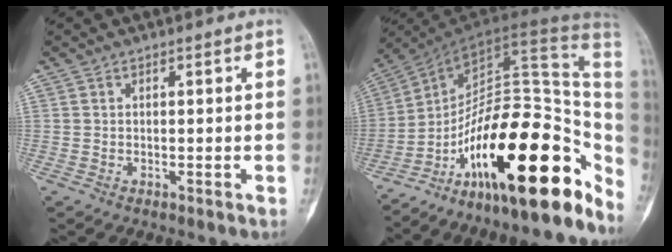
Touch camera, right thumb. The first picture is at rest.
{"total": 29.7, "force": [-12.7, 11.8, 24.2], "torque": [-0.258, 0.100, -0.197]}